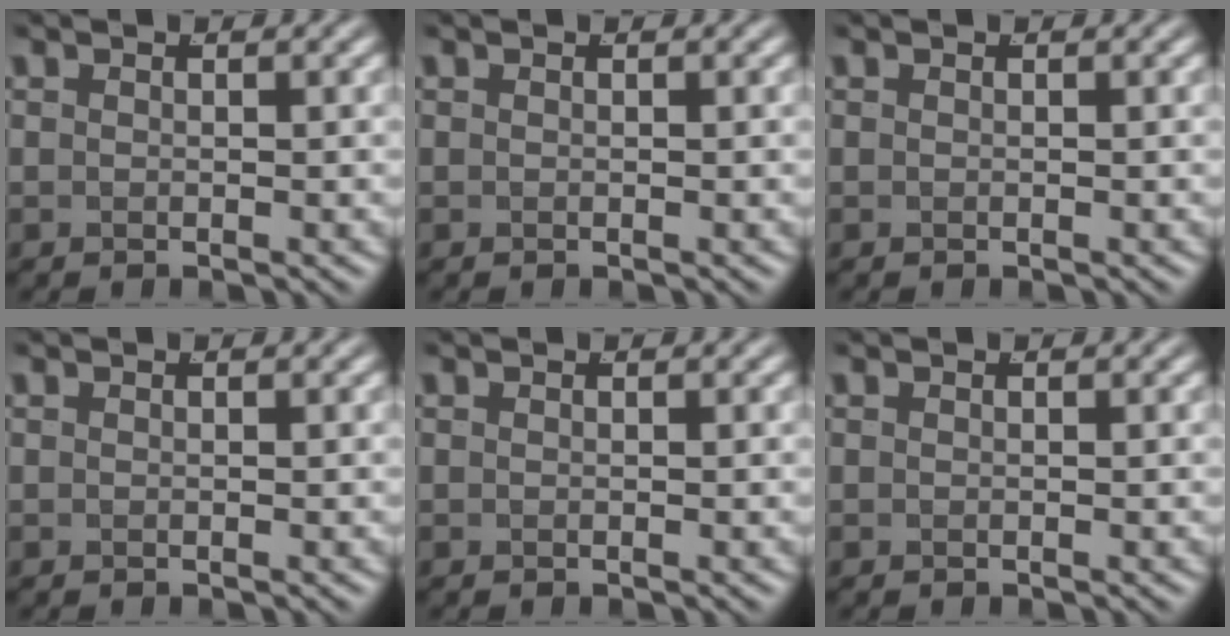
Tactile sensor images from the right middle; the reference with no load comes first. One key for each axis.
{"total": 0.0}
{"total": 0.0}
{"total": 0.0}
{"total": 0.0}
{"total": 0.0}